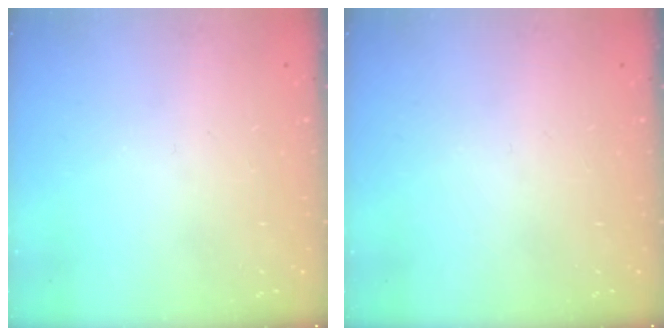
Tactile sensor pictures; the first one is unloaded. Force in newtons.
{"total": 0.0}